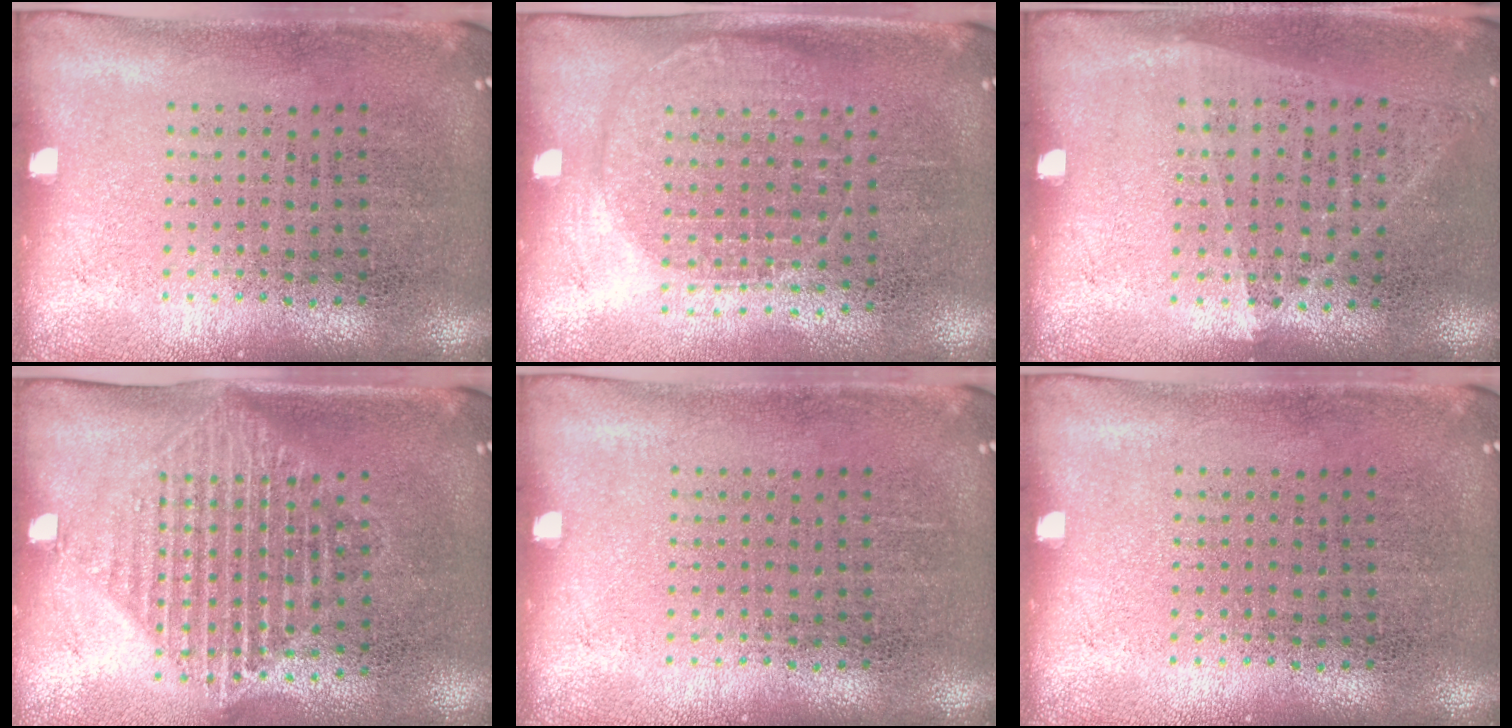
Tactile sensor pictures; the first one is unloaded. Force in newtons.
{"total": 1.3, "press": 1.2, "slide": 0.5}
{"total": 1.0, "press": 0.9, "slide": 0.4}
{"total": 1.5, "press": 1.3, "slide": 0.8}
{"total": 0.0}
{"total": 0.0}